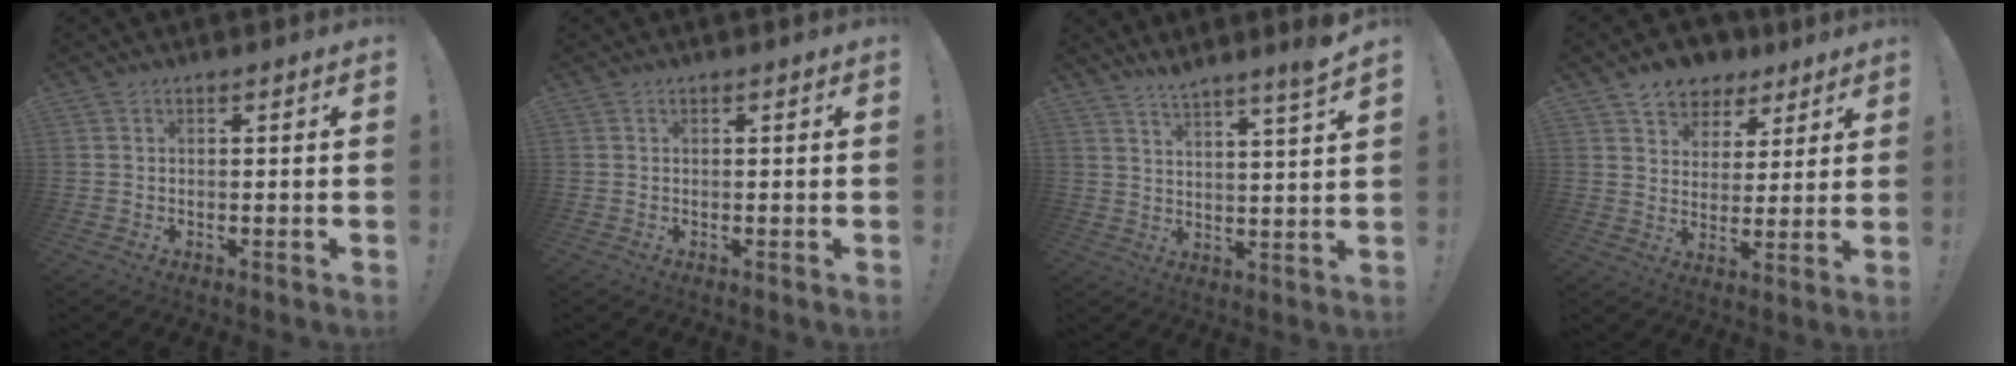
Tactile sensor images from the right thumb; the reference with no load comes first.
{"total": 0.0}
{"total": 6.8, "force": [5.5, -0.8, 4.0], "torque": [-0.064, -0.042, 0.090]}
{"total": 8.4, "force": [5.8, 5.9, 1.2], "torque": [-0.016, -0.044, 0.112]}